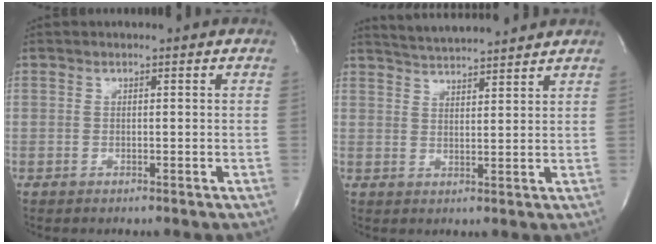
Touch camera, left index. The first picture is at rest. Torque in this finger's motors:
{"motor_torque": [0.06, 0.02, 0.12, 0.07]}